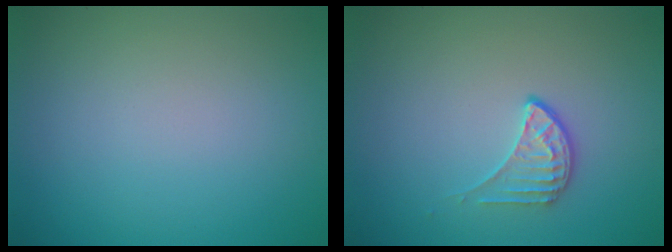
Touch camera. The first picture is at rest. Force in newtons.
{"total": 1.9, "press": 1.3, "slide": 1.3}